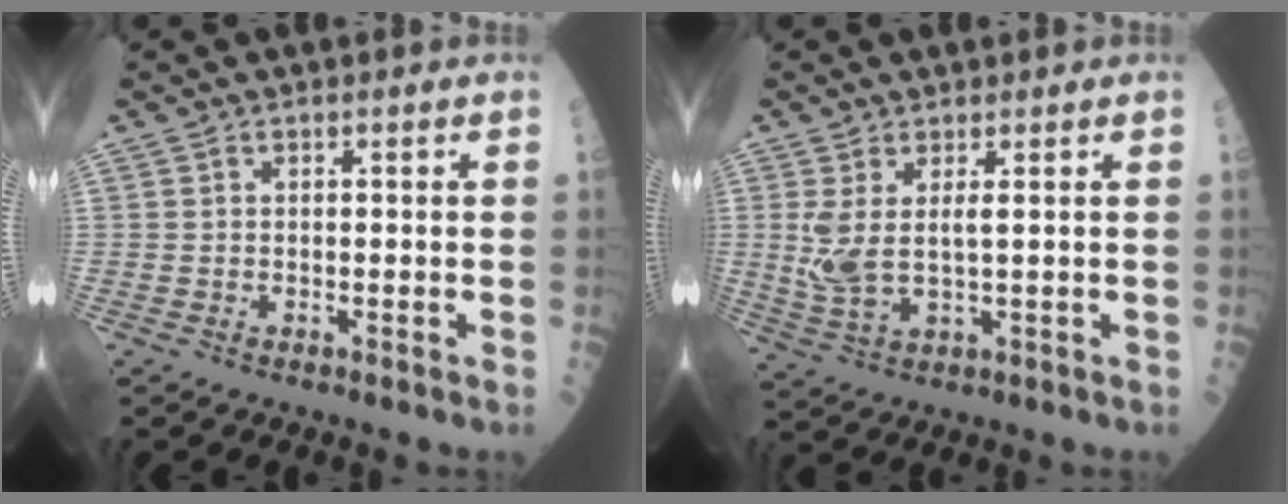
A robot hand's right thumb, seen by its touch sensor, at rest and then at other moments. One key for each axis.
{"total": 6.2, "fx": 1.1, "fy": 2.1, "fz": 5.7, "tx": -0.144, "ty": -0.013, "tz": 0.033}